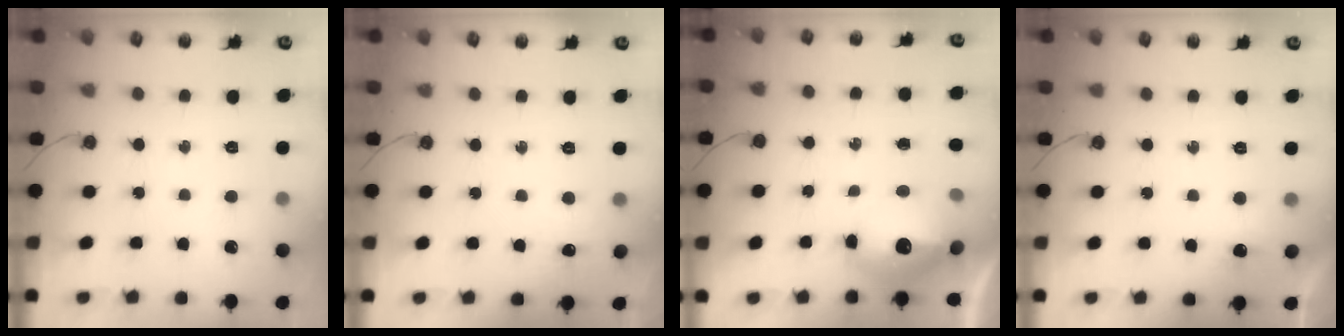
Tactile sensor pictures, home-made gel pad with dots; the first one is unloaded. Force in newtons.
{"total": 4.1, "press": 4.0, "slide": 1.0}
{"total": 14.6, "press": 14.5, "slide": 1.2}
{"total": 3.0, "press": 2.8, "slide": 1.0}